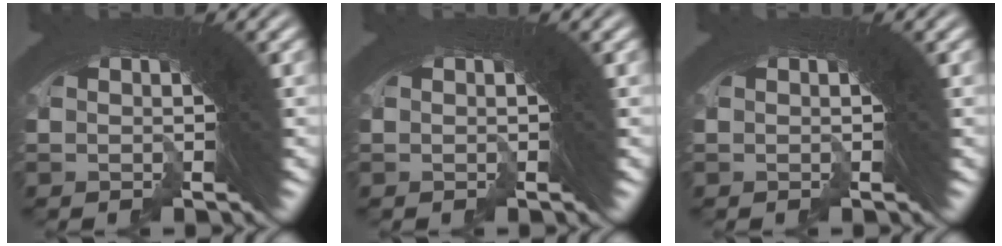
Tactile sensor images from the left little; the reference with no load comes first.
{"total": 0.0}
{"total": 0.0}